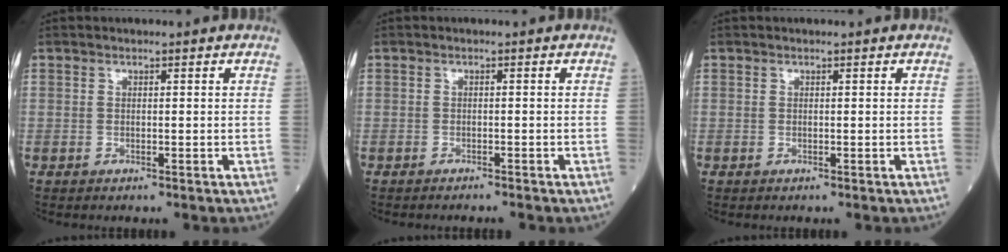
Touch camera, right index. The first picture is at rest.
{"total": 1.9, "force": [-1.8, -0.1, 0.6], "torque": [-0.010, -0.002, -0.022]}
{"total": 0.0}